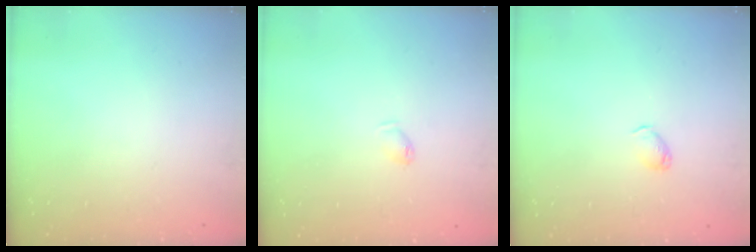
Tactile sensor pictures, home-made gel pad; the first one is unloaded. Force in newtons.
{"total": 4.4, "press": 4.4, "slide": 0.8}
{"total": 2.9, "press": 2.9, "slide": 0.5}